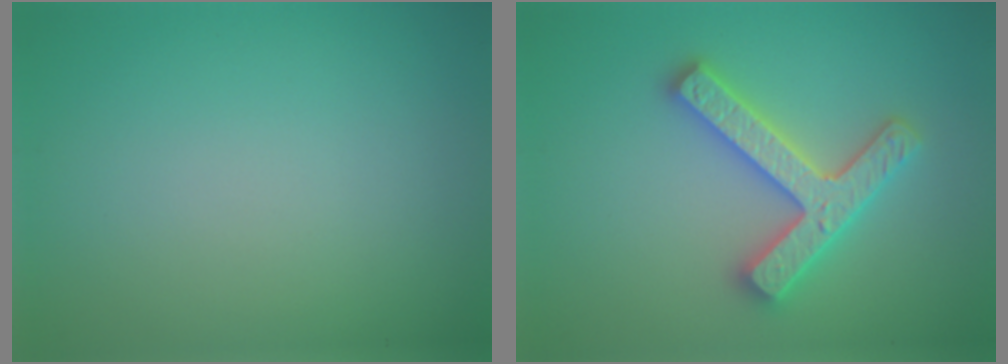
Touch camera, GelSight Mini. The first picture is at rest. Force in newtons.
{"total": 4.7, "press": 4.6, "slide": 0.8}